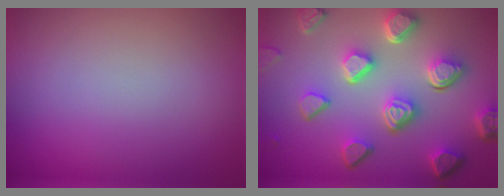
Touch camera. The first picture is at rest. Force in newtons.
{"total": 7.7, "press": 5.6, "slide": 5.3}